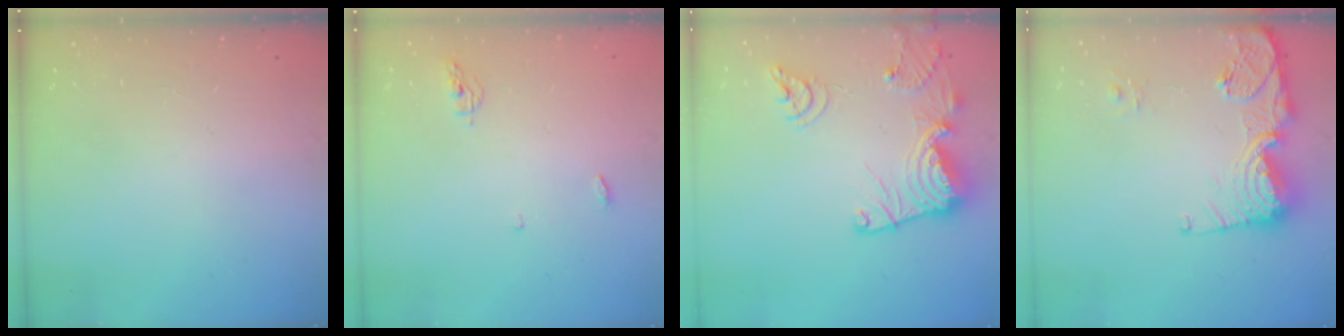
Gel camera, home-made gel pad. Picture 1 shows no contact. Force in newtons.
{"total": 7.8, "press": 4.6, "slide": 6.3}
{"total": 16.7, "press": 16.7, "slide": 1.2}
{"total": 14.0, "press": 13.9, "slide": 1.5}